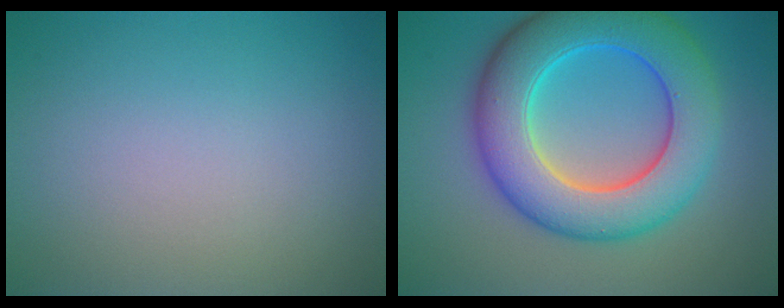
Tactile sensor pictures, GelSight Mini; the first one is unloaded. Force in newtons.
{"total": 10.3, "press": 10.2, "slide": 0.3}